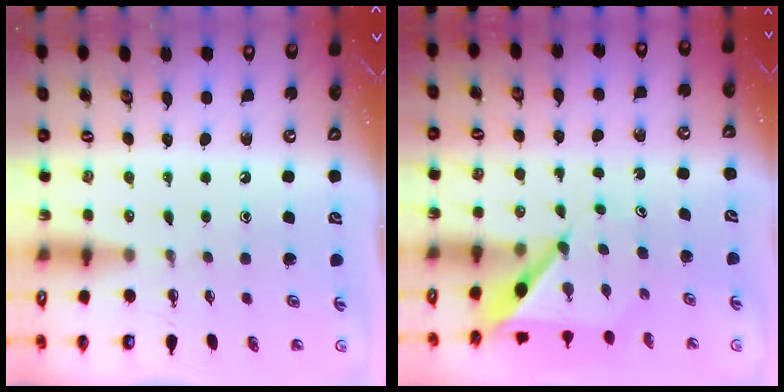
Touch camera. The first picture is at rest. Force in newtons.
{"total": 6.3, "press": 6.3, "slide": 0.6}